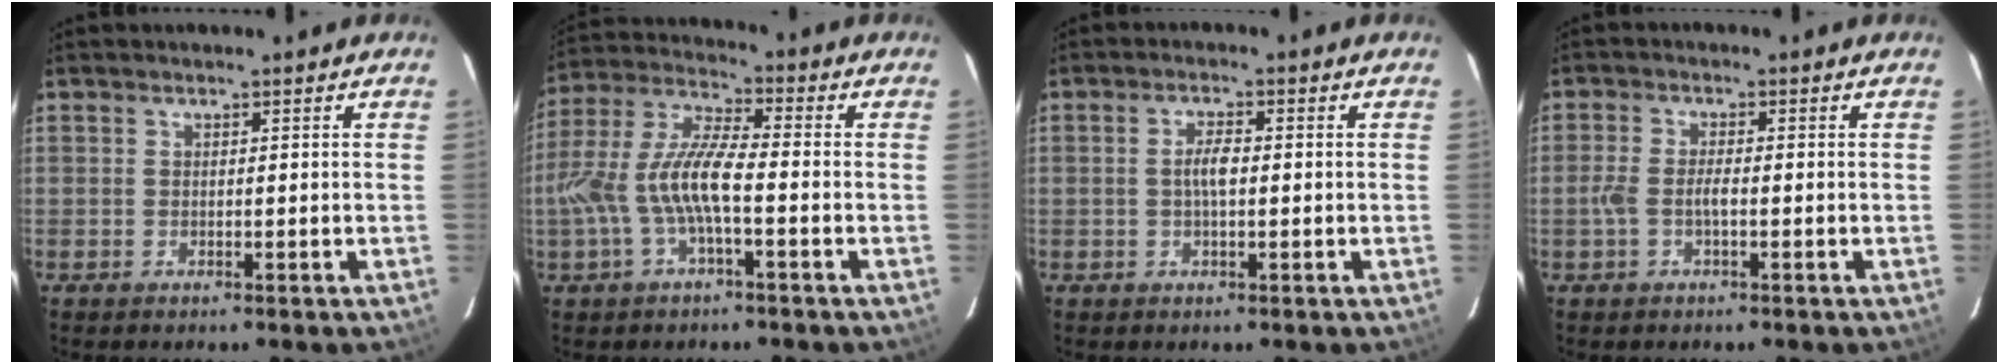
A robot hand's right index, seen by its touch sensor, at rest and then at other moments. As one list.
[{"total": 11.7, "force": [-3.0, 2.8, 11.0], "torque": [-0.232, 0.004, -0.053]}, {"total": 3.0, "force": [-0.2, 1.0, 2.8], "torque": [-0.054, 0.005, -0.003]}, {"total": 3.2, "force": [-1.0, 0.9, 2.9], "torque": [-0.065, 0.004, -0.020]}]